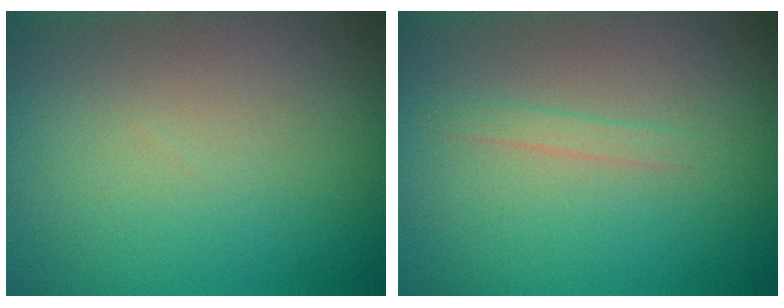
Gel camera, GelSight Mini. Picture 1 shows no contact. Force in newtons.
{"total": 0.9, "press": 0.8, "slide": 0.1}